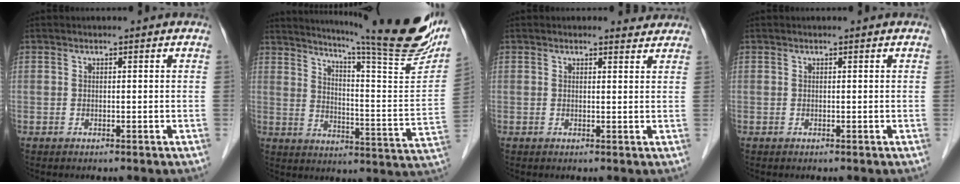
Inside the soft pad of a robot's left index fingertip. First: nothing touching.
{"total": 25.4, "force": [21.1, -0.3, 14.2], "torque": [-0.215, -0.080, 0.272]}
{"total": 1.8, "force": [1.7, 0.6, -0.1], "torque": [-0.007, -0.005, 0.013]}
{"total": 0.0}